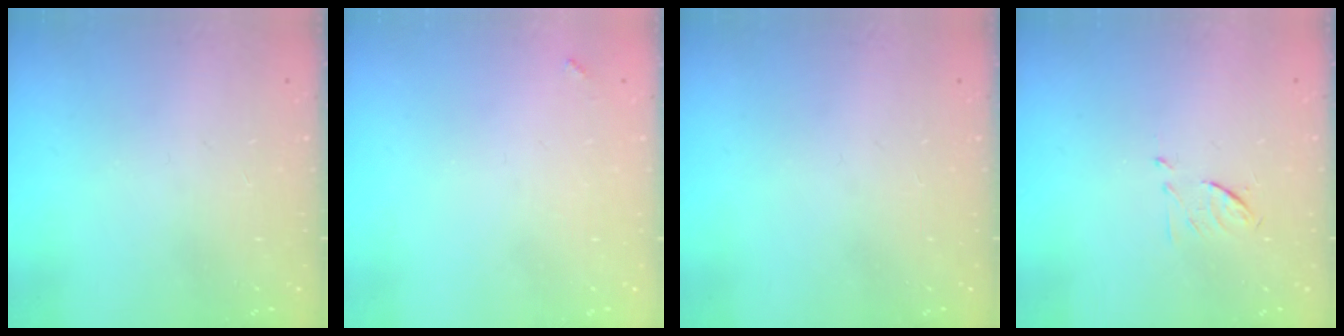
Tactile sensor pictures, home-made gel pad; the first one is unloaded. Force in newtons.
{"total": 3.6, "press": 3.6, "slide": 0.2}
{"total": 0.0}
{"total": 6.6, "press": 6.5, "slide": 0.9}